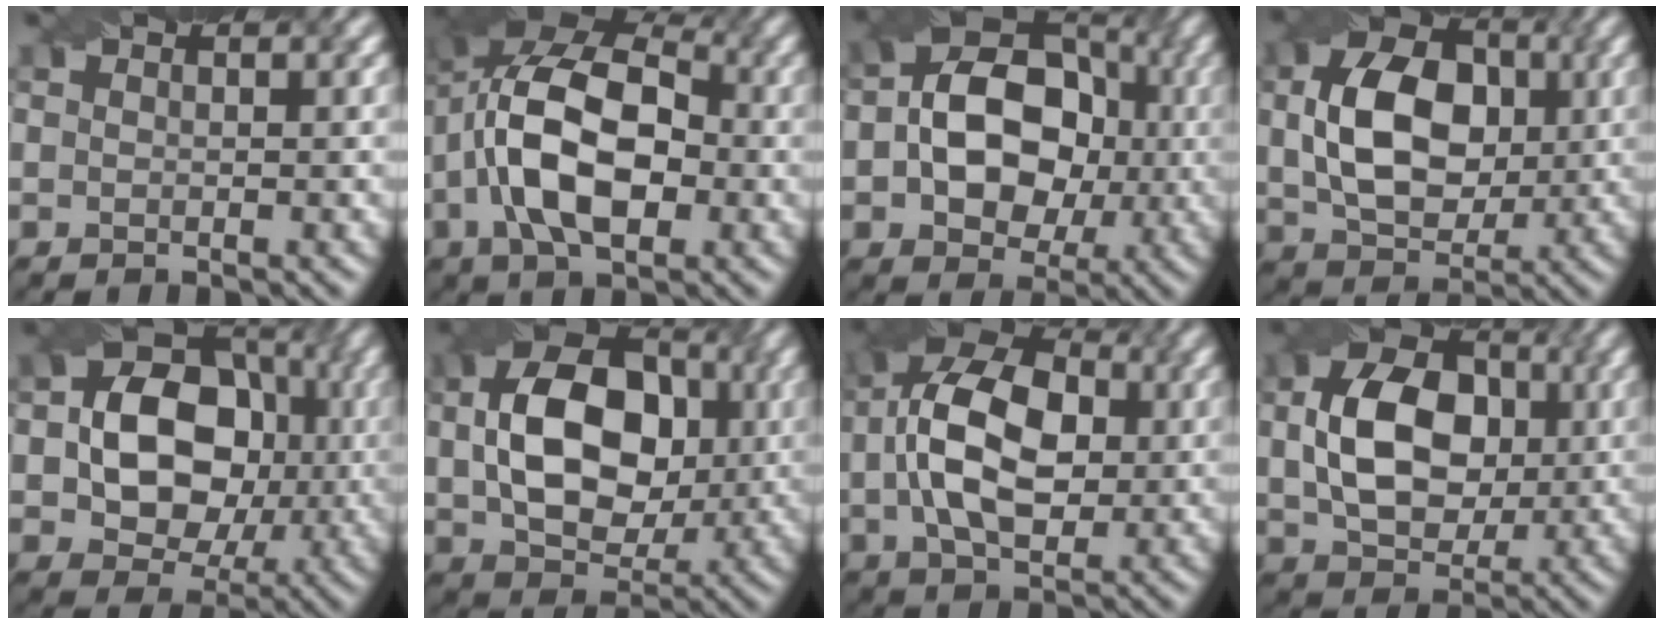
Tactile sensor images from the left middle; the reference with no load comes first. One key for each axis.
{"total": 12.4, "fx": -0.9, "fy": 7.1, "fz": 10.2, "tx": -0.189, "ty": 0.019, "tz": -0.030}
{"total": 11.9, "fx": 0.0, "fy": 8.6, "fz": 8.2, "tx": -0.110, "ty": 0.019, "tz": -0.008}
{"total": 9.4, "fx": 1.0, "fy": 6.5, "fz": 6.7, "tx": -0.139, "ty": 0.000, "tz": 0.021}
{"total": 10.9, "fx": 0.1, "fy": 8.4, "fz": 7.0, "tx": -0.083, "ty": 0.011, "tz": -0.009}
{"total": 11.2, "fx": 1.1, "fy": 7.8, "fz": 7.9, "tx": -0.150, "ty": 0.001, "tz": 0.020}
{"total": 10.7, "fx": 0.8, "fy": 6.4, "fz": 8.5, "tx": -0.166, "ty": 0.020, "tz": 0.005}
{"total": 9.3, "fx": 0.9, "fy": 6.6, "fz": 6.5, "tx": -0.134, "ty": 0.001, "tz": 0.019}